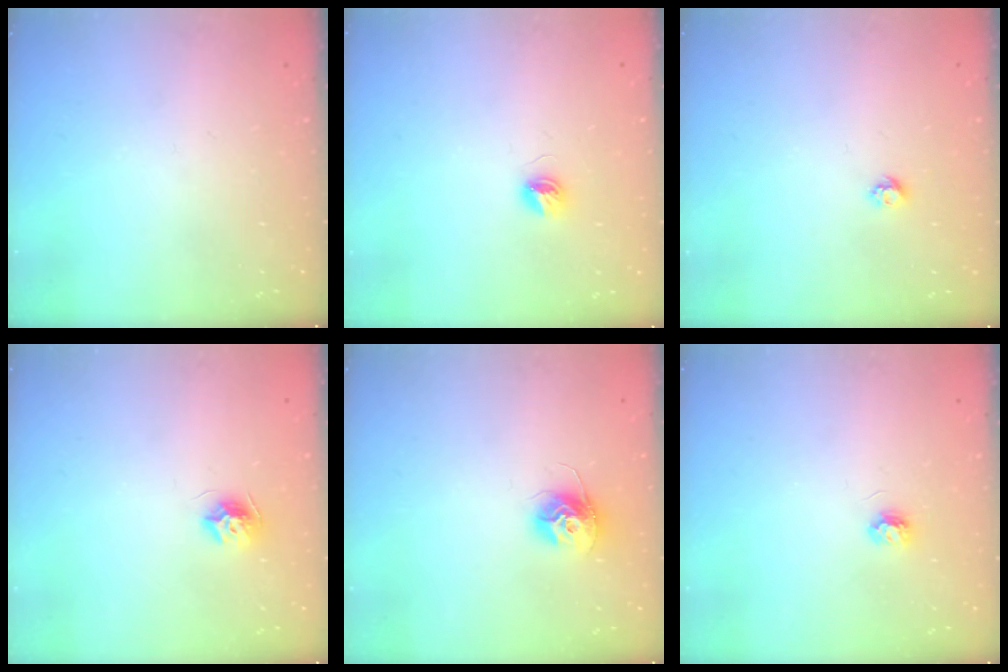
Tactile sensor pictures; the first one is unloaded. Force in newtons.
{"total": 4.3, "press": 4.3, "slide": 0.4}
{"total": 4.3, "press": 4.3, "slide": 0.5}
{"total": 7.8, "press": 7.8, "slide": 0.2}
{"total": 10.6, "press": 10.5, "slide": 0.7}
{"total": 3.6, "press": 3.6, "slide": 0.4}